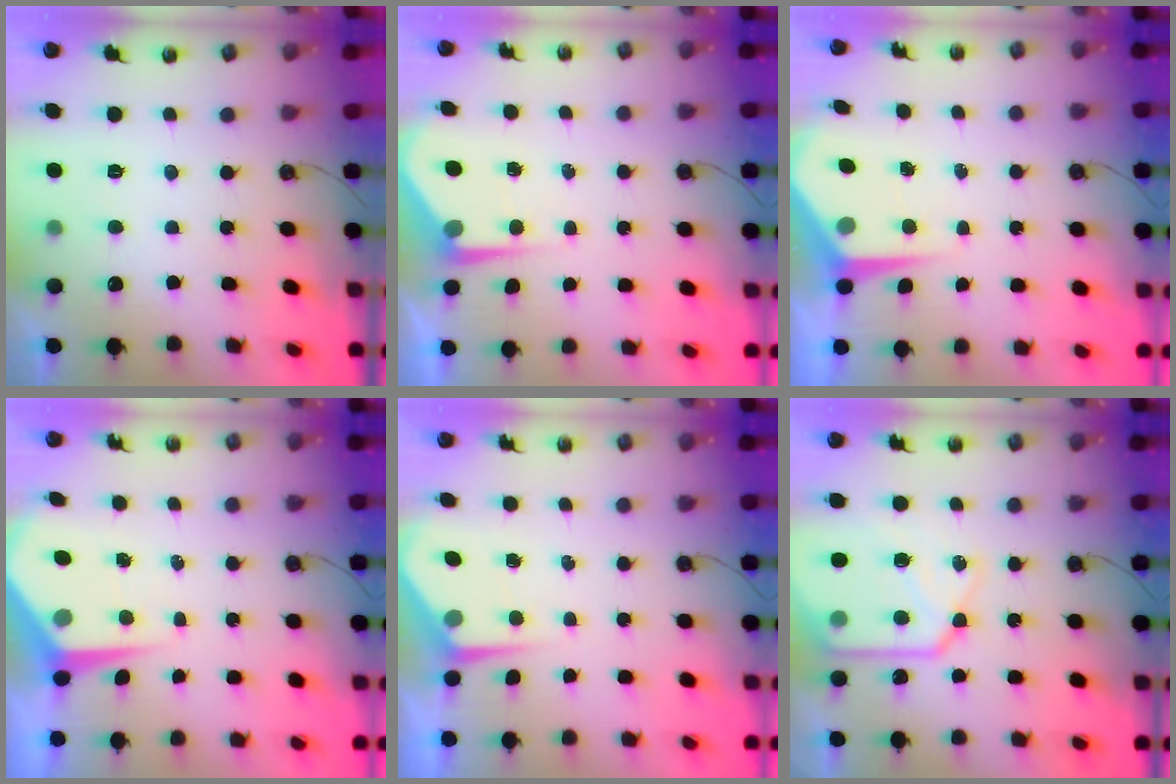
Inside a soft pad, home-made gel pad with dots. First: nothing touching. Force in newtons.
{"total": 4.9, "press": 4.9, "slide": 0.2}
{"total": 5.3, "press": 5.3, "slide": 0.1}
{"total": 6.2, "press": 6.2, "slide": 0.5}
{"total": 4.0, "press": 4.0, "slide": 0.4}
{"total": 15.0, "press": 14.9, "slide": 1.3}